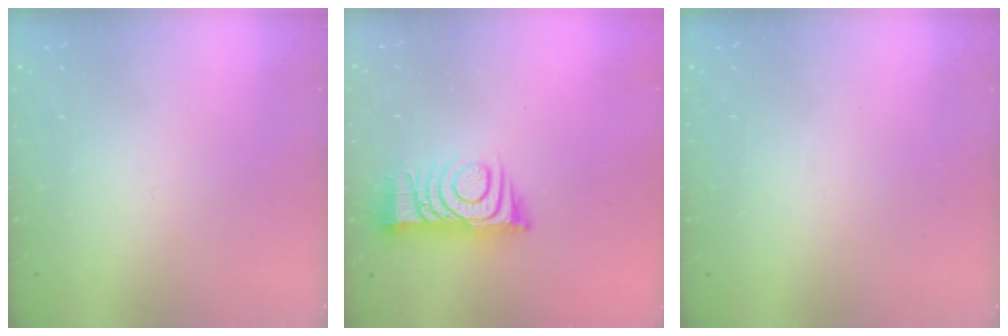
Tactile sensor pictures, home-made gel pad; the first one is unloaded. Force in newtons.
{"total": 11.7, "press": 11.6, "slide": 0.9}
{"total": 0.0}